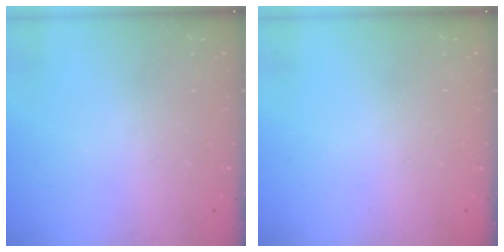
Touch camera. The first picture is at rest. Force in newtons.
{"total": 0.0}